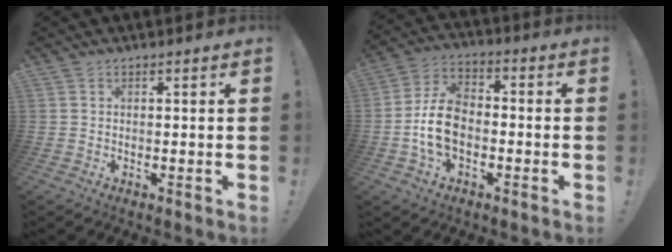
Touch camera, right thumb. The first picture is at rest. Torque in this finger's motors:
{"motor_torque": [0.27, 0.31, 0.04, 0.00, 0.10]}